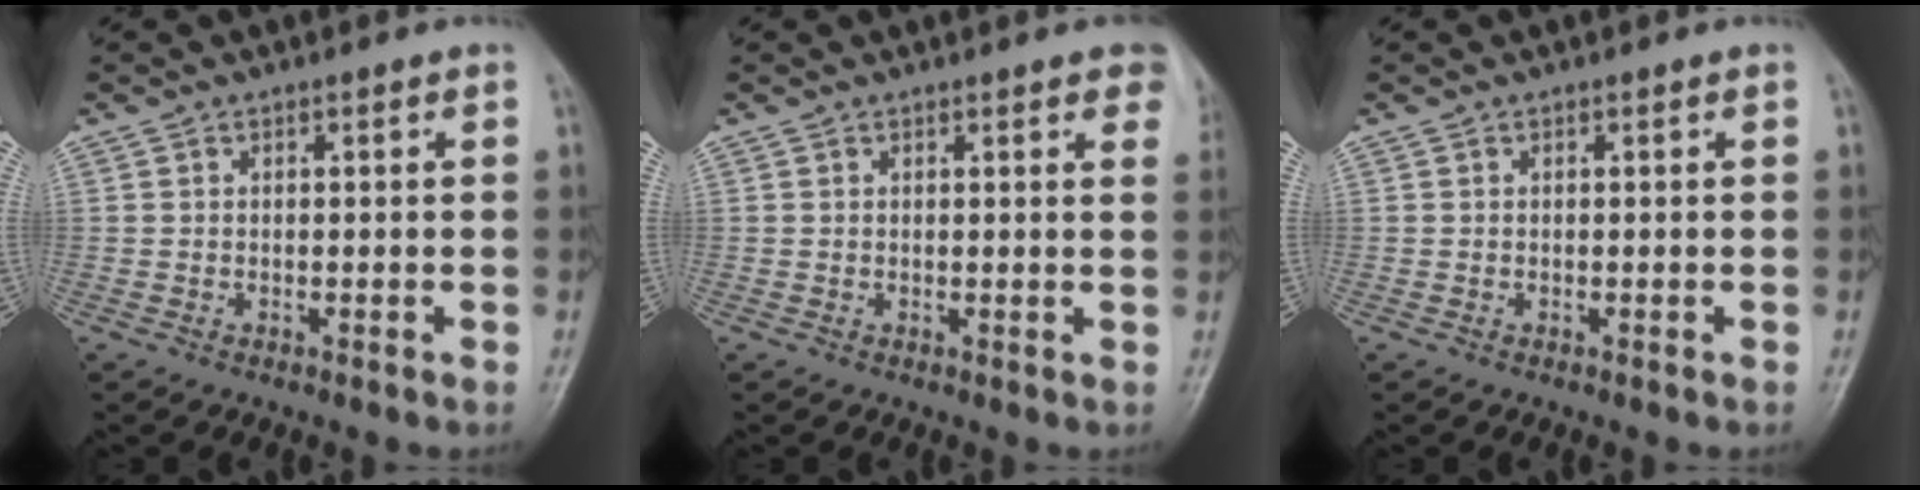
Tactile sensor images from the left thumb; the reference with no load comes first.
{"total": 6.0, "force": [3.8, 1.7, 4.3], "torque": [-0.032, -0.003, 0.035]}
{"total": 0.0}